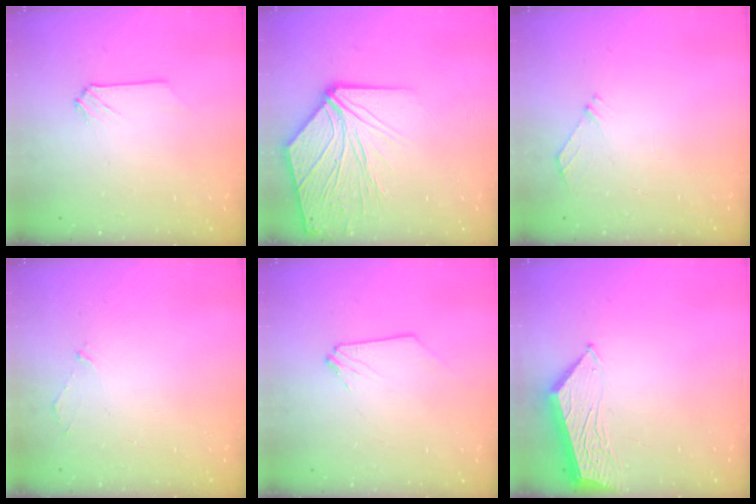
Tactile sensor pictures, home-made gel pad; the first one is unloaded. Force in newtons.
{"total": 12.3, "press": 12.2, "slide": 1.7}
{"total": 4.3, "press": 4.2, "slide": 0.6}
{"total": 3.0, "press": 3.0, "slide": 0.3}
{"total": 0.0}
{"total": 4.5, "press": 4.4, "slide": 0.4}